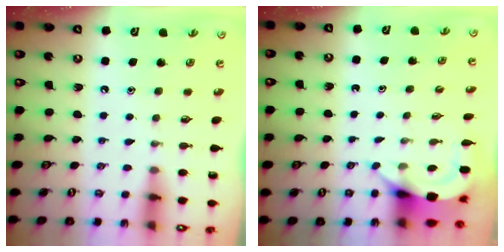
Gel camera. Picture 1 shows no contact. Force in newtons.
{"total": 4.7, "press": 4.7, "slide": 0.5}